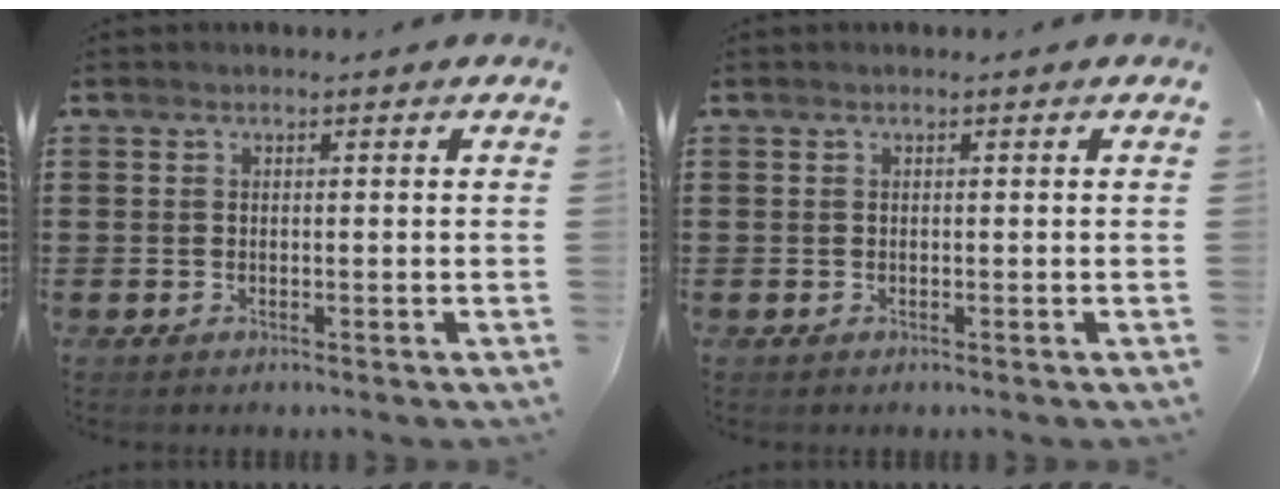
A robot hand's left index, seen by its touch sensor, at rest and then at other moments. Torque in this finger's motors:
{"motor_torque": [-0.11, 0.88, 0.03, 0.01]}